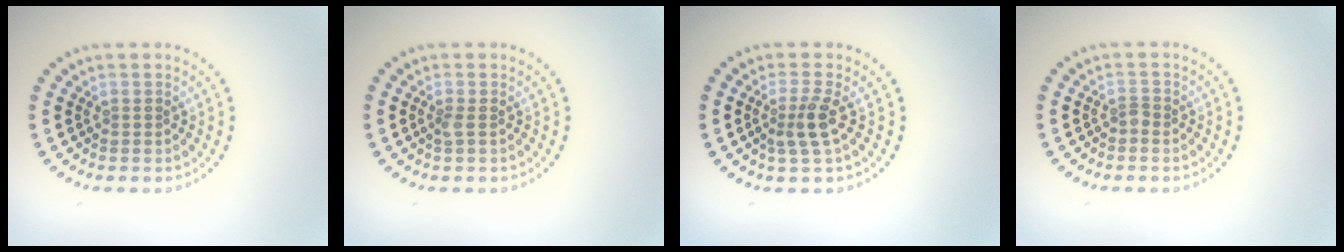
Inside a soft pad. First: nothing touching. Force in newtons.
{"total": 0.7, "press": 0.5, "slide": 0.4}
{"total": 2.4, "press": 1.9, "slide": 1.5}
{"total": 0.8, "press": 0.5, "slide": 0.5}